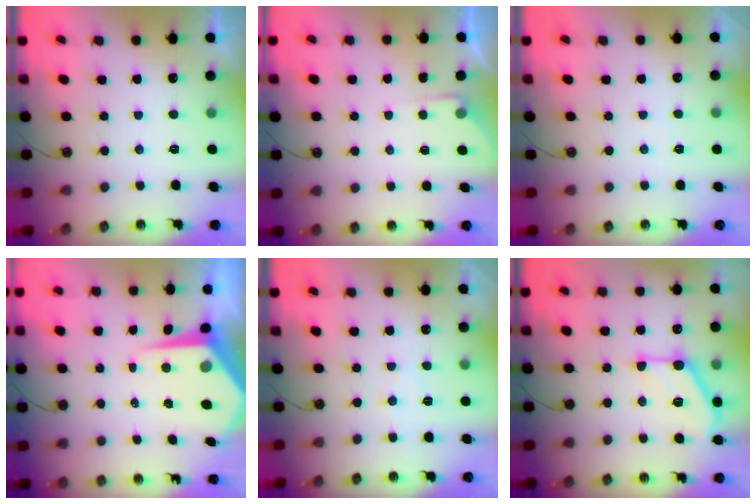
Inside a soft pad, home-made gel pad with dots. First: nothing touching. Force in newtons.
{"total": 3.6, "press": 3.6, "slide": 0.6}
{"total": 2.4, "press": 2.4, "slide": 0.4}
{"total": 9.0, "press": 9.0, "slide": 0.9}
{"total": 5.9, "press": 5.8, "slide": 0.6}
{"total": 13.3, "press": 13.3, "slide": 0.5}